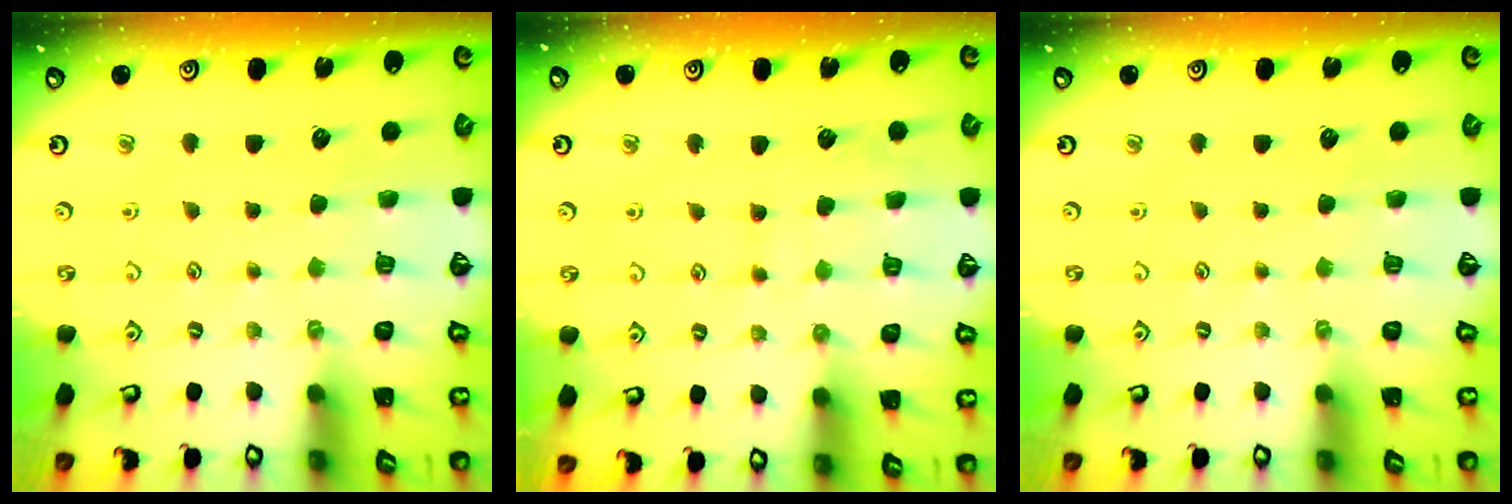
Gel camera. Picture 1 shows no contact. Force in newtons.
{"total": 7.0, "press": 7.0, "slide": 0.6}
{"total": 0.0}